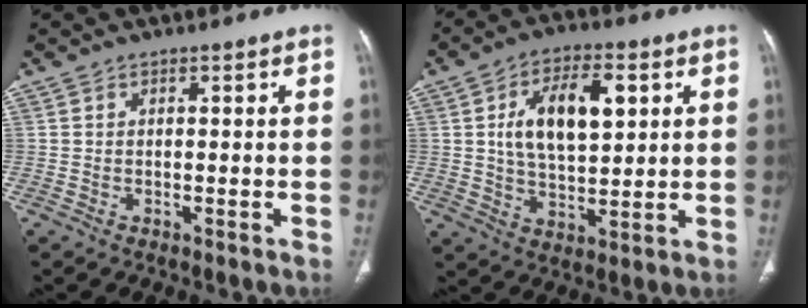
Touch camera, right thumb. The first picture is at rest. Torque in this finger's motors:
{"motor_torque": [-0.50, 0.91, 0.81, 0.40, 0.12]}